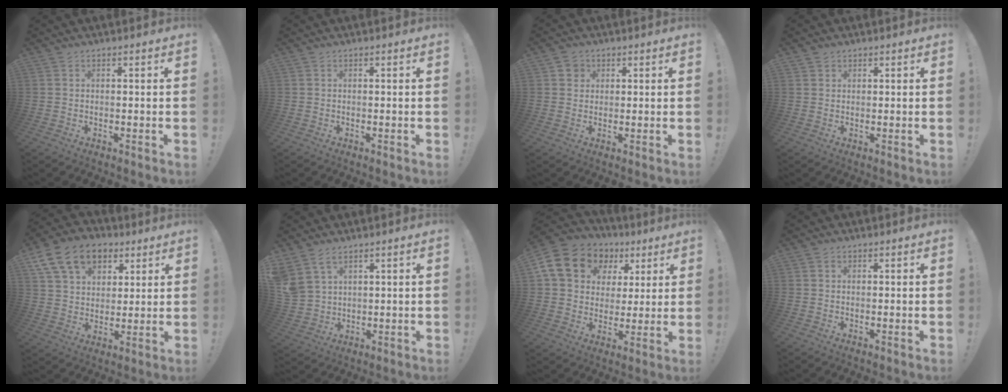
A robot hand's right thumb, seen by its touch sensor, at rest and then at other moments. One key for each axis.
{"total": 0.0}
{"total": 3.5, "fx": 1.4, "fy": 3.1, "fz": 0.7, "tx": -0.002, "ty": -0.003, "tz": 0.024}
{"total": 1.3, "fx": 1.0, "fy": 0.8, "fz": 0.2, "tx": 0.003, "ty": -0.006, "tz": 0.016}
{"total": 16.6, "fx": 8.2, "fy": 11.7, "fz": 8.4, "tx": -0.129, "ty": -0.036, "tz": 0.157}
{"total": 6.2, "fx": 4.2, "fy": 3.6, "fz": 2.8, "tx": -0.056, "ty": -0.016, "tz": 0.088}
{"total": 16.4, "fx": 6.8, "fy": 12.8, "fz": 7.7, "tx": -0.120, "ty": -0.024, "tz": 0.141}
{"total": 0.6, "fx": 0.3, "fy": 0.5, "fz": 0.0, "tx": 0.004, "ty": 0.000, "tz": 0.005}